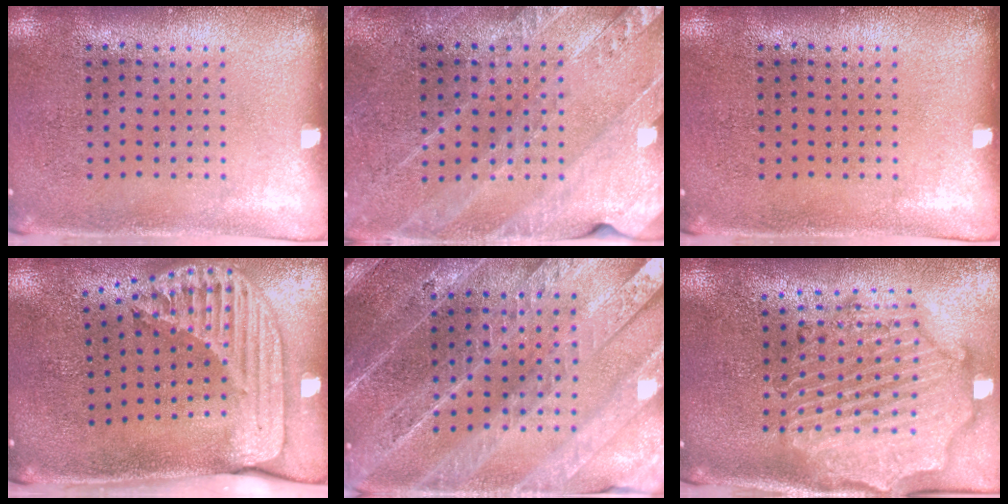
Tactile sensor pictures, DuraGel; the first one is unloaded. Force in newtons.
{"total": 2.6, "press": 2.5, "slide": 0.7}
{"total": 0.0}
{"total": 2.6, "press": 1.9, "slide": 1.8}
{"total": 4.6, "press": 4.1, "slide": 2.2}
{"total": 3.2, "press": 2.8, "slide": 1.6}